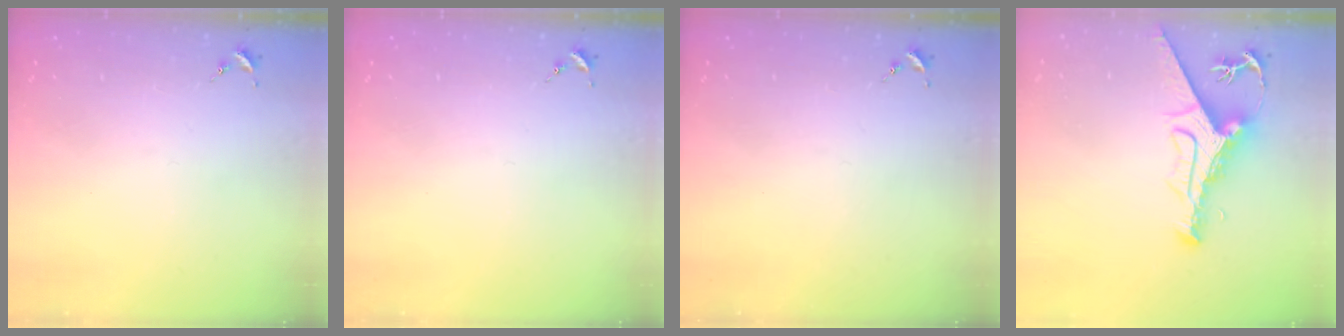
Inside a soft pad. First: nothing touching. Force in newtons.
{"total": 0.0}
{"total": 0.0}
{"total": 12.9, "press": 12.8, "slide": 1.4}